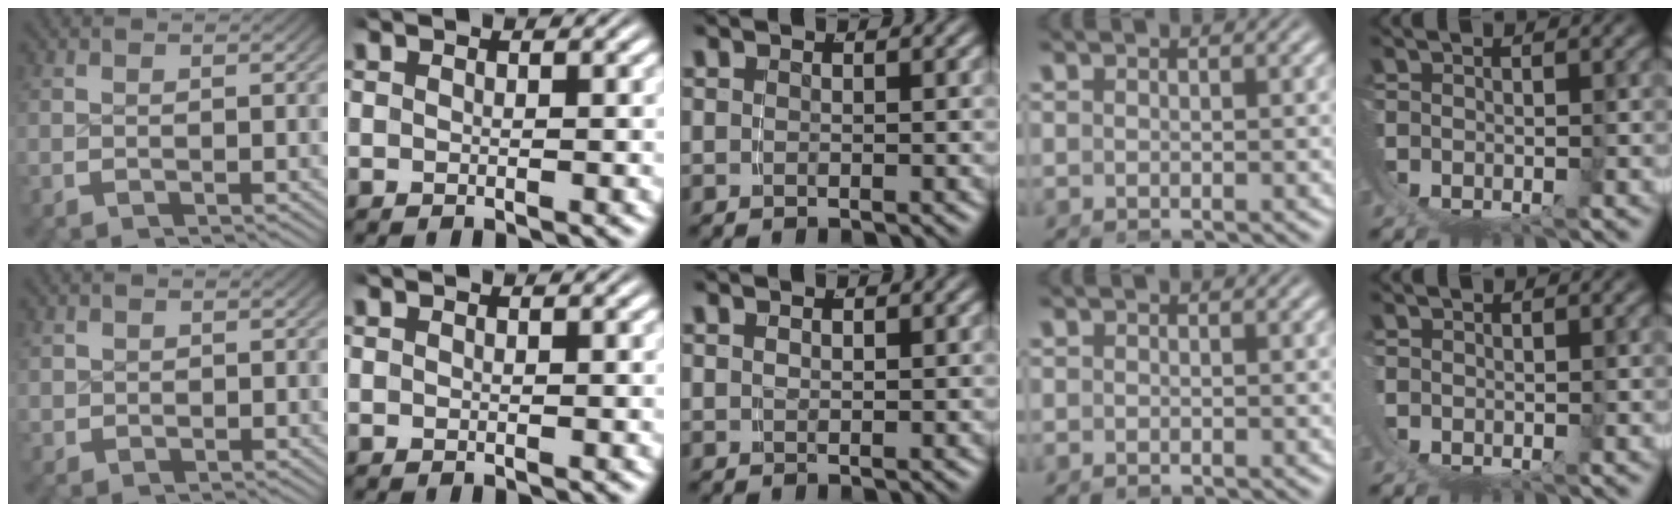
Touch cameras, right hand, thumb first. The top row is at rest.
{"thumb": {"total": 1.1, "force": [0.5, 1.0, 0.2], "torque": [-0.005, -0.006, 0.015]}, "middle": {"total": 0.5, "force": [0.2, 0.0, 0.5], "torque": [-0.007, -0.002, 0.010]}, "ring": {"total": 0.5, "force": [-0.5, -0.1, 0.0], "torque": [-0.003, -0.007, -0.007]}, "little": {"total": 0.7, "force": [0.6, 0.2, -0.2], "torque": [0.004, 0.001, 0.006]}}